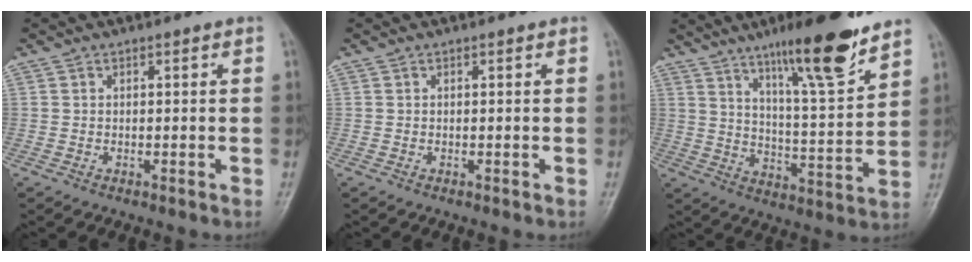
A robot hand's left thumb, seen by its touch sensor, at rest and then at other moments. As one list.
[{"total": 0.0}, {"total": 16.9, "force": [11.5, 2.7, 12.0], "torque": [-0.170, -0.068, 0.187]}]